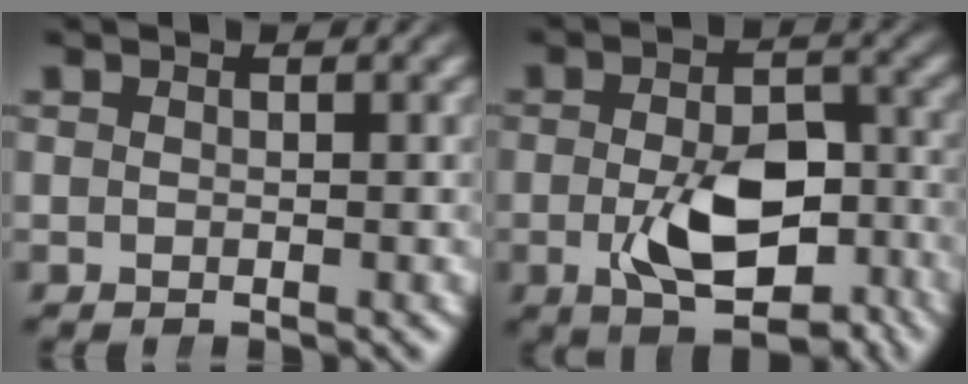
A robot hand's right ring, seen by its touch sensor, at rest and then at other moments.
{"total": 7.4, "force": [-2.2, 4.0, 5.8], "torque": [-0.106, -0.029, -0.027]}